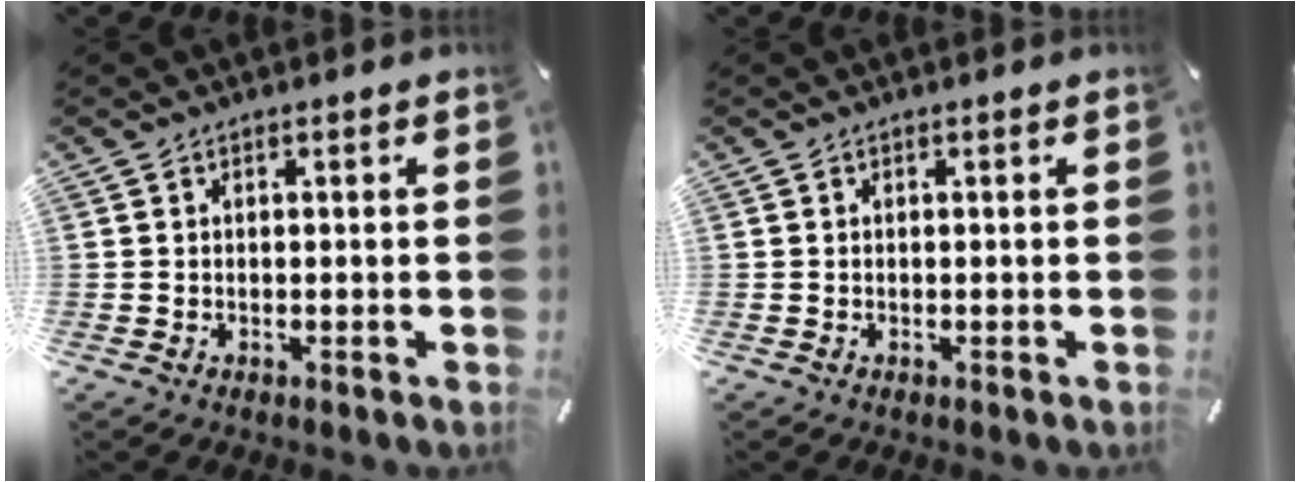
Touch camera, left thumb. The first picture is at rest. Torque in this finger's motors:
{"motor_torque": [0.00, 0.00, -0.04, 0.04, 0.00]}